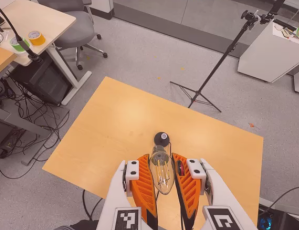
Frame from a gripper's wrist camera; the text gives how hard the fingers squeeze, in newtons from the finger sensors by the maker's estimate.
{"total": 20.9, "left": 23.9, "right": 18.0}